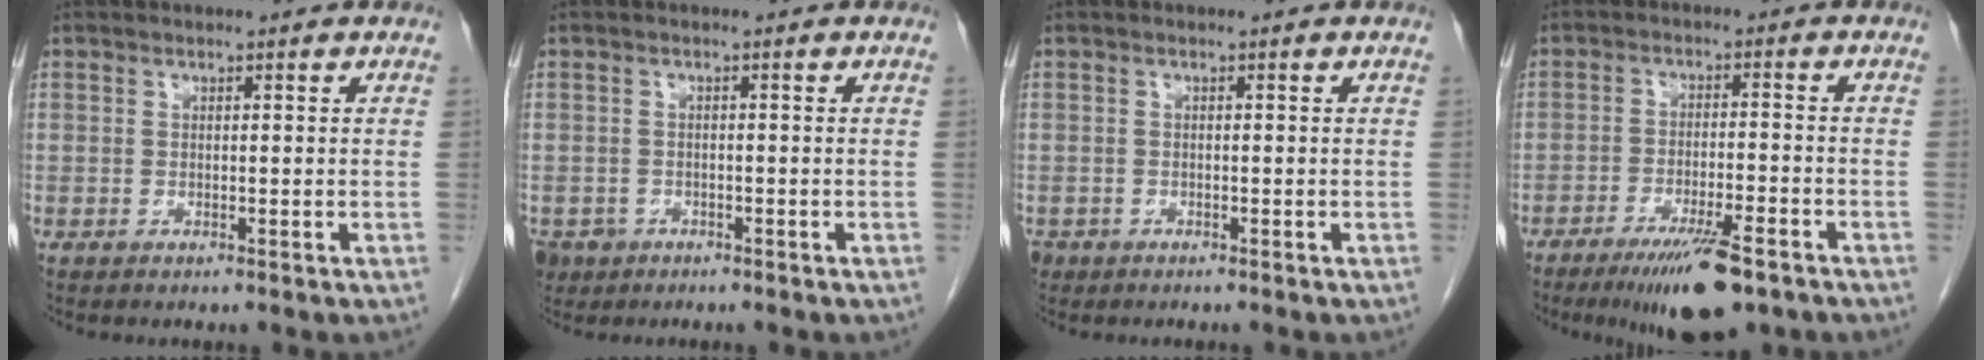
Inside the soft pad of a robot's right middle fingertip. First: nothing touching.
{"total": 3.9, "force": [-2.4, 3.0, 0.8], "torque": [-0.014, 0.003, -0.038]}
{"total": 2.0, "force": [-1.4, 1.4, 0.3], "torque": [-0.012, 0.001, -0.024]}
{"total": 9.8, "force": [-6.7, 1.5, 7.0], "torque": [-0.118, -0.019, -0.105]}